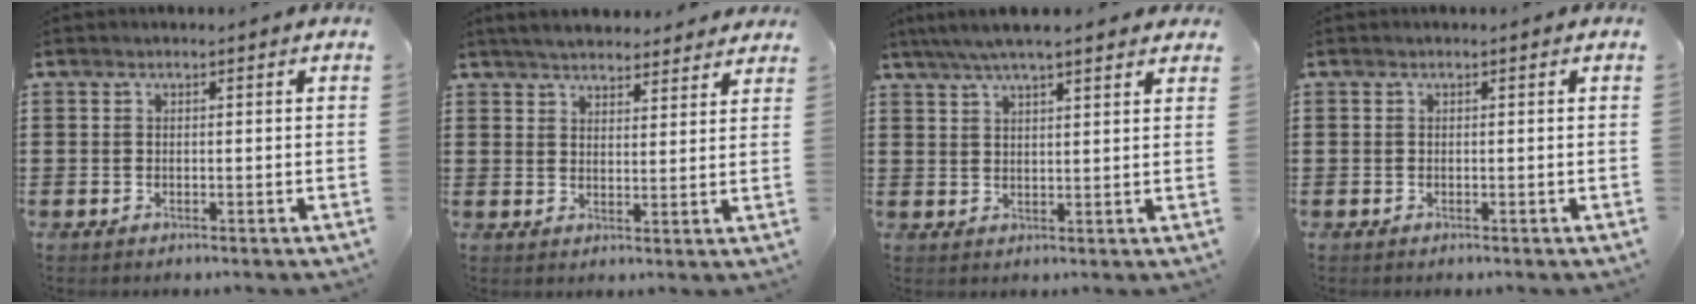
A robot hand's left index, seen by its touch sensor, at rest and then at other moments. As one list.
[{"total": 4.2, "force": [4.1, 0.6, 0.8], "torque": [-0.029, -0.011, 0.076]}, {"total": 5.1, "force": [4.1, 0.5, 3.0], "torque": [-0.067, -0.004, 0.072]}, {"total": 0.0}]